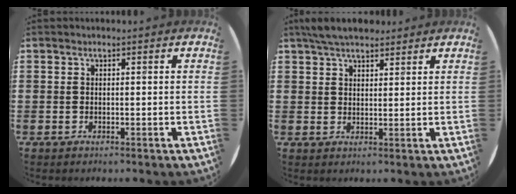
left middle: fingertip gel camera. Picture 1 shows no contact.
{"total": 4.7, "force": [4.2, 1.6, 1.5], "torque": [-0.032, -0.006, 0.077]}